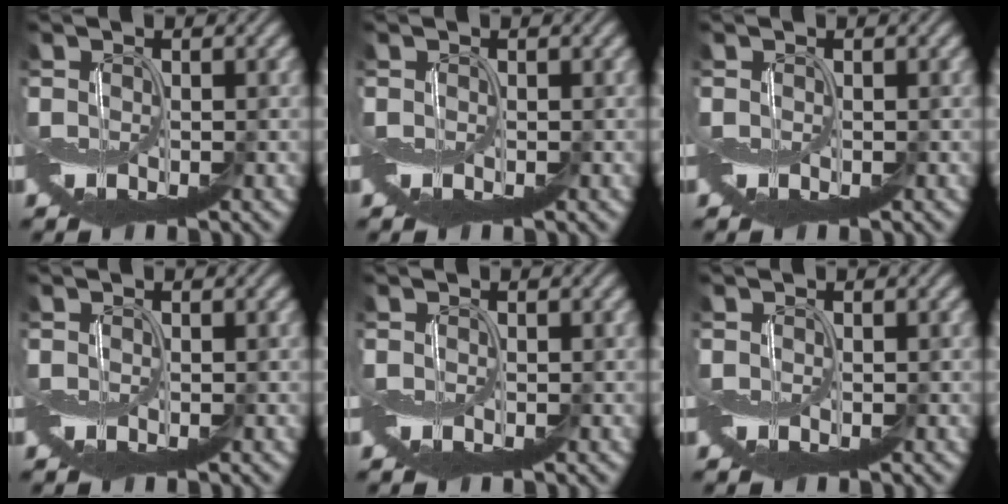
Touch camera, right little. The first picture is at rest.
{"total": 0.0}
{"total": 0.0}
{"total": 0.0}
{"total": 0.0}
{"total": 0.0}